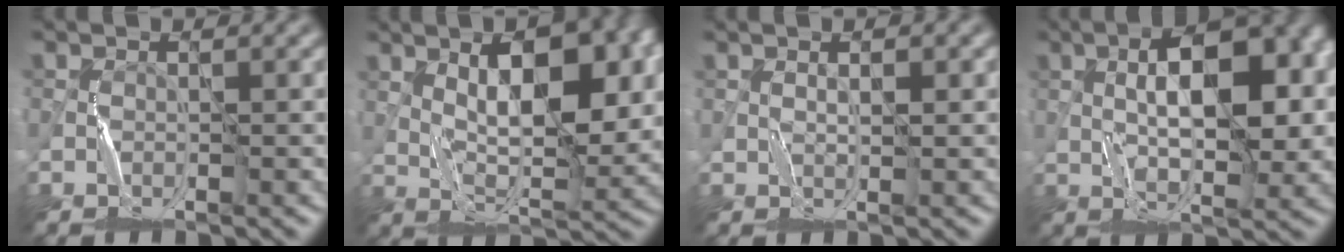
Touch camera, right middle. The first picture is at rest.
{"total": 8.8, "force": [2.6, 3.3, 7.7], "torque": [-0.110, 0.000, 0.049]}
{"total": 1.1, "force": [0.8, 0.1, 0.8], "torque": [-0.009, 0.003, 0.014]}
{"total": 9.5, "force": [1.5, 3.9, 8.5], "torque": [-0.122, 0.011, 0.026]}